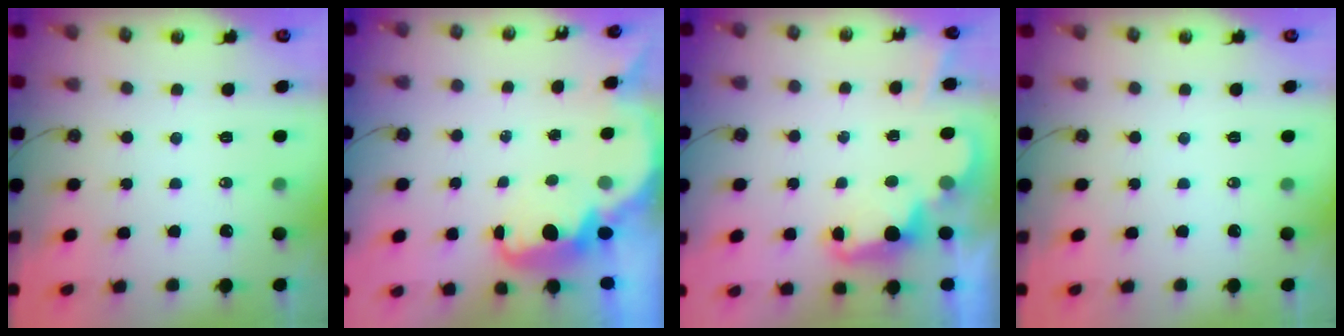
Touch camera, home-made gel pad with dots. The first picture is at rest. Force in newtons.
{"total": 3.8, "press": 3.8, "slide": 0.4}
{"total": 2.5, "press": 2.4, "slide": 0.5}
{"total": 0.0}